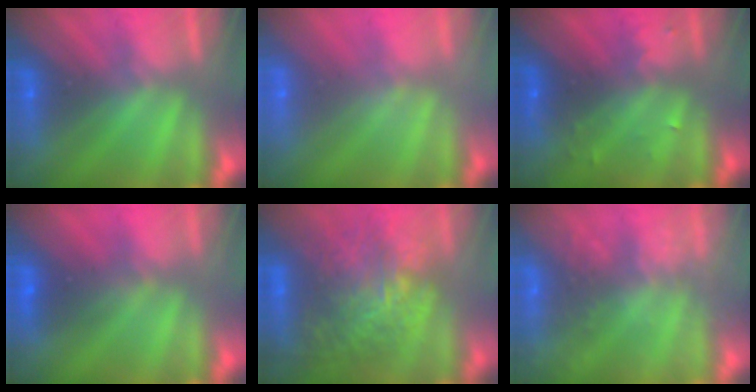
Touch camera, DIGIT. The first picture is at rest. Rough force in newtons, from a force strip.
{"total": 1.9}
{"total": 2.9}
{"total": 1.8}
{"total": 8.2}
{"total": 9.1}